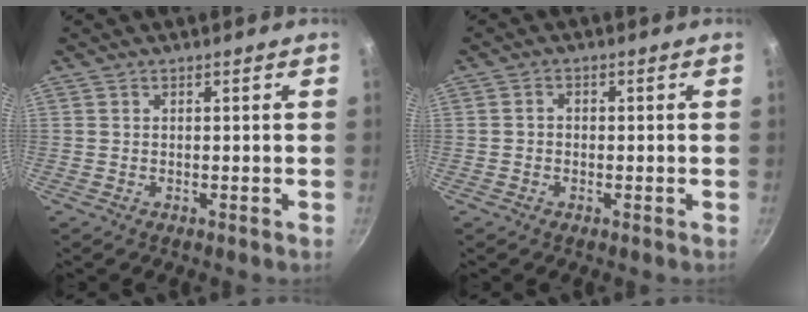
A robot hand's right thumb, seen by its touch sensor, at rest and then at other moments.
{"total": 1.5, "force": [-0.4, 1.2, 0.8], "torque": [-0.013, 0.007, -0.009]}